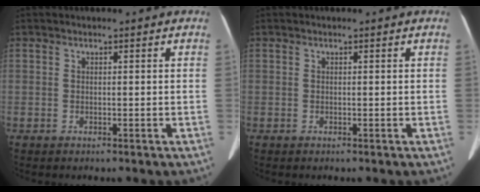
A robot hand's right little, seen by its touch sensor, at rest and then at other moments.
{"total": 0.0}